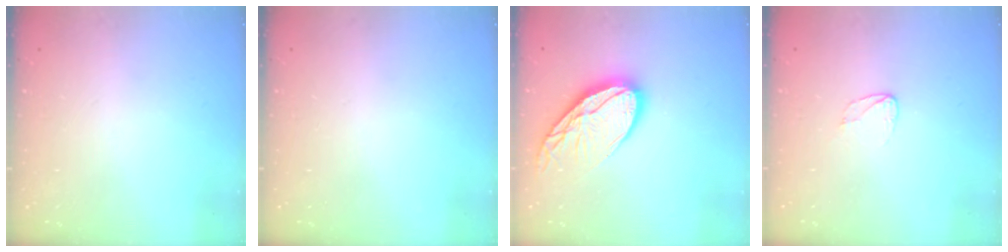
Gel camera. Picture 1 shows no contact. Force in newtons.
{"total": 0.0}
{"total": 15.0, "press": 14.9, "slide": 1.4}
{"total": 3.8, "press": 3.8, "slide": 0.3}